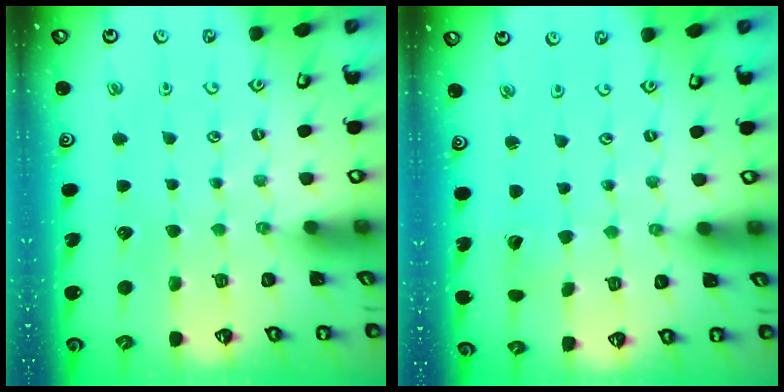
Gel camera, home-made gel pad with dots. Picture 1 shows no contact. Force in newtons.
{"total": 1.4, "press": 1.4, "slide": 0.0}